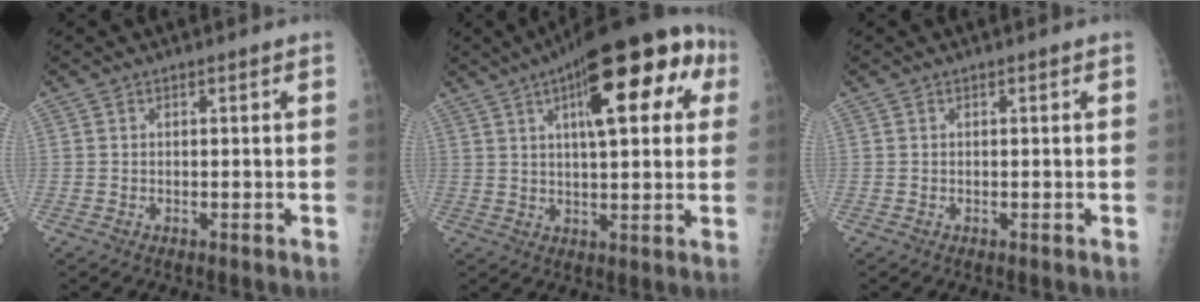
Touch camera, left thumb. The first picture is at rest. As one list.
[{"total": 21.1, "force": [7.7, 7.7, 18.1], "torque": [-0.235, 0.021, 0.105]}, {"total": 0.0}]